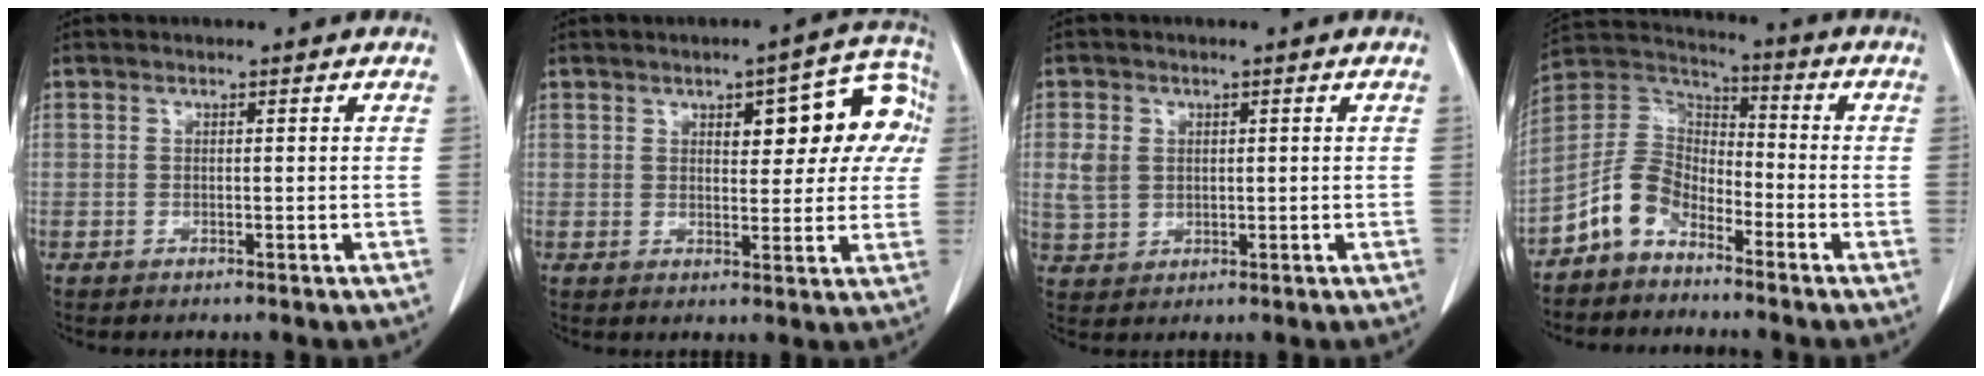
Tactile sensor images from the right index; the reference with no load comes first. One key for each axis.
{"total": 10.9, "fx": 3.0, "fy": 4.5, "fz": 9.5, "tx": -0.099, "ty": 0.035, "tz": 0.037}
{"total": 3.9, "fx": 0.8, "fy": 3.2, "fz": 2.1, "tx": -0.051, "ty": 0.008, "tz": 0.022}
{"total": 8.2, "fx": -5.4, "fy": 4.9, "fz": 3.8, "tx": -0.085, "ty": 0.030, "tz": -0.114}